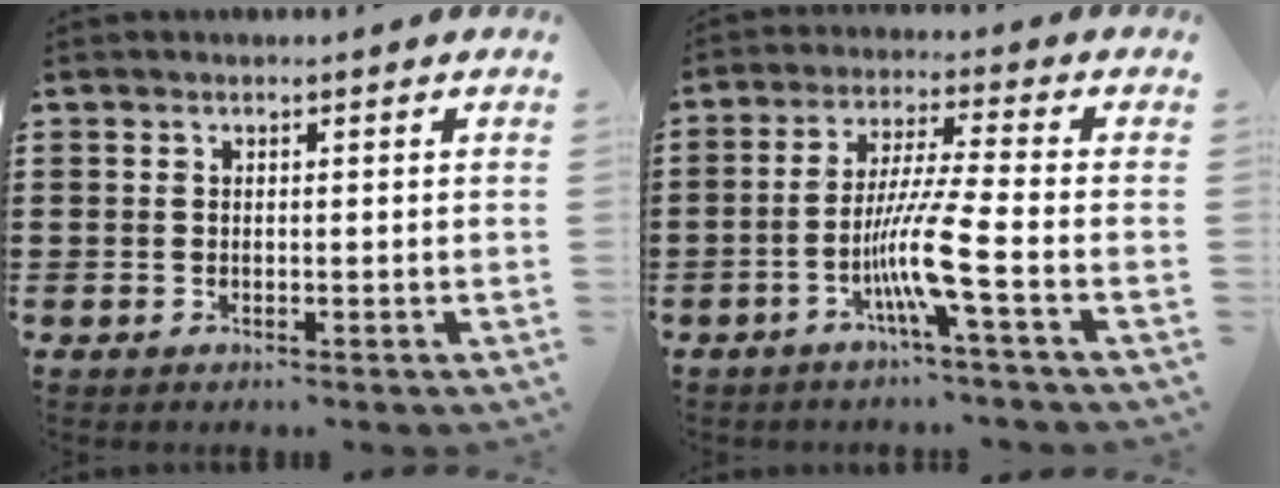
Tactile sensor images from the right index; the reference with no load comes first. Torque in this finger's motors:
{"motor_torque": [2.13, 0.00, 0.51, 0.21]}